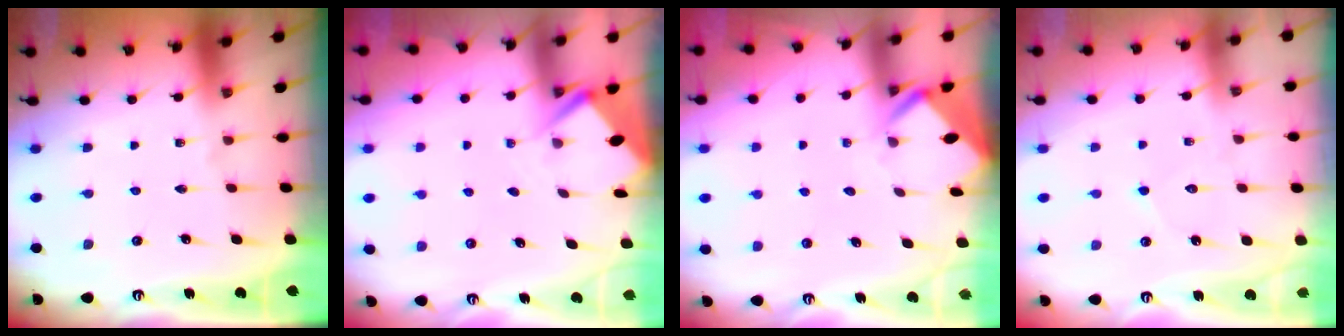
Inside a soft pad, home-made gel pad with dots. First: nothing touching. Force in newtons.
{"total": 2.6, "press": 2.6, "slide": 0.1}
{"total": 4.0, "press": 4.0, "slide": 0.3}
{"total": 5.0, "press": 5.0, "slide": 0.5}